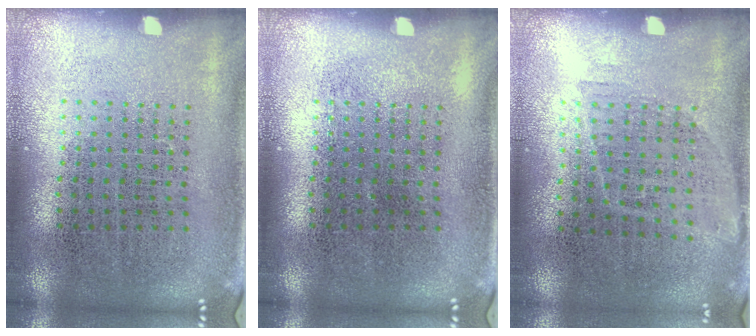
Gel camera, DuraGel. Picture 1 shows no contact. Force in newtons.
{"total": 0.0}
{"total": 1.1, "press": 0.9, "slide": 0.6}